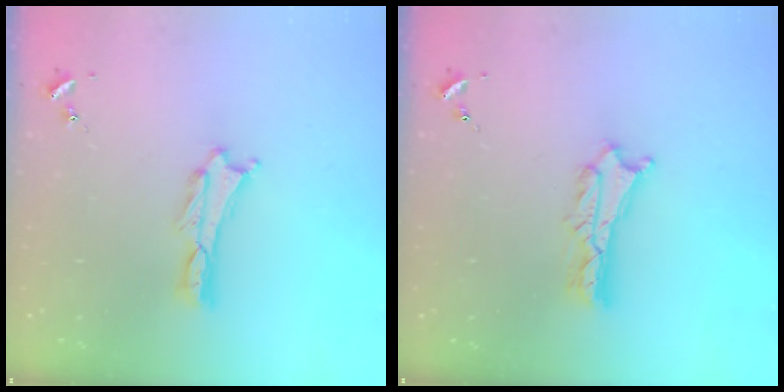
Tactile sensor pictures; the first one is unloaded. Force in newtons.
{"total": 2.7, "press": 2.6, "slide": 0.3}